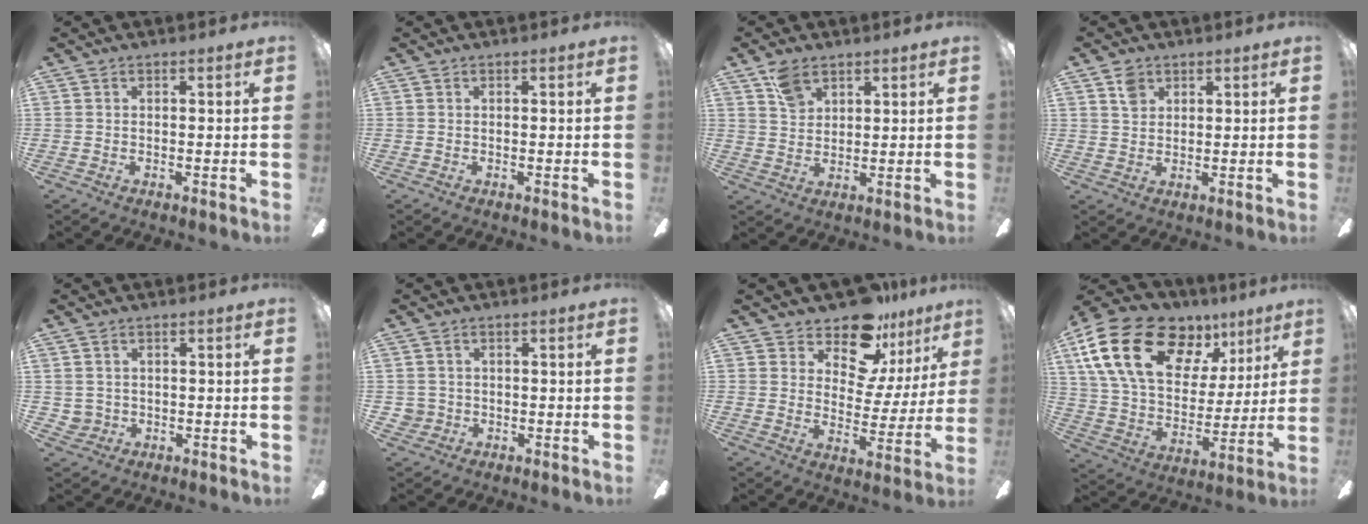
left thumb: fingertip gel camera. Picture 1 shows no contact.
{"total": 0.0}
{"total": 6.3, "force": [4.2, 3.8, 2.7], "torque": [-0.044, -0.009, 0.079]}
{"total": 4.2, "force": [2.5, 3.1, 1.4], "torque": [-0.020, -0.001, 0.045]}
{"total": 2.7, "force": [0.6, 2.6, 0.7], "torque": [-0.017, 0.006, 0.012]}
{"total": 2.8, "force": [0.0, 2.8, 0.3], "torque": [-0.012, 0.007, 0.000]}
{"total": 14.5, "force": [11.9, 6.2, 5.6], "torque": [-0.110, -0.086, 0.212]}
{"total": 24.1, "force": [12.4, 14.2, 15.0], "torque": [-0.280, -0.050, 0.228]}